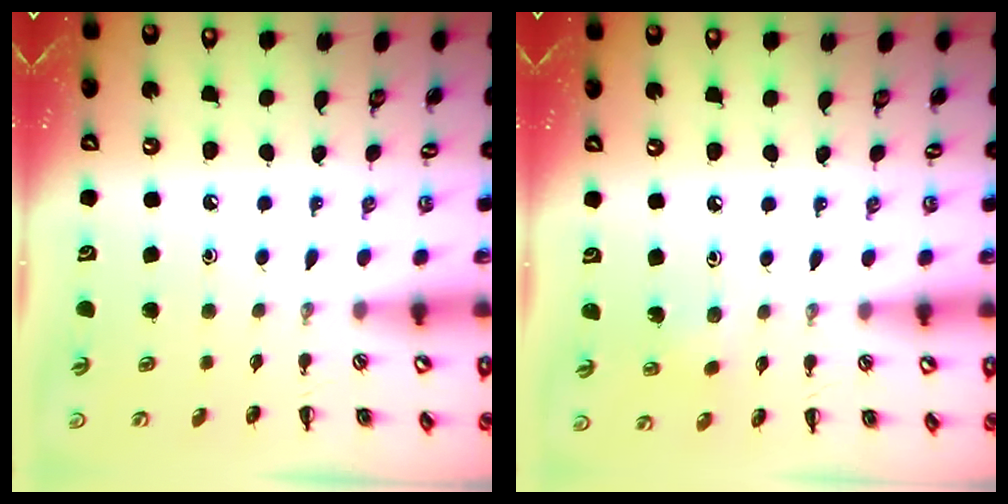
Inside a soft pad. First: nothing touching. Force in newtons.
{"total": 2.1, "press": 2.0, "slide": 0.6}